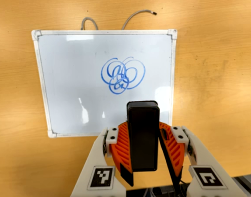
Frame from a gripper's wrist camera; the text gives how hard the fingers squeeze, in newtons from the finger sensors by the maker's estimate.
{"total": 4.8, "left": 4.9, "right": 4.8}